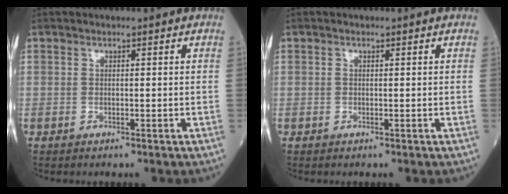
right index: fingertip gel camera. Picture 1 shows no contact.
{"total": 0.0}